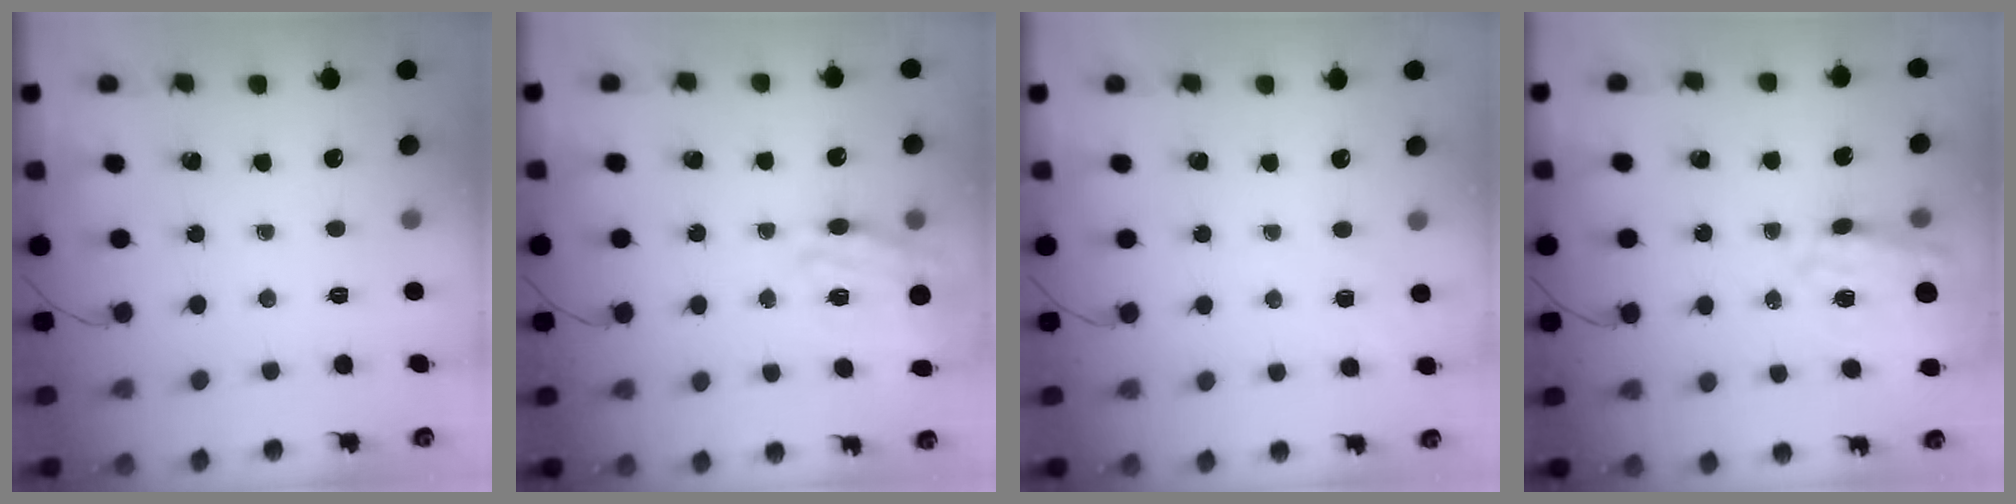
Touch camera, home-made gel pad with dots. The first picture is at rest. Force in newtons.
{"total": 14.9, "press": 14.5, "slide": 3.4}
{"total": 5.3, "press": 5.0, "slide": 1.7}
{"total": 19.0, "press": 18.6, "slide": 3.6}